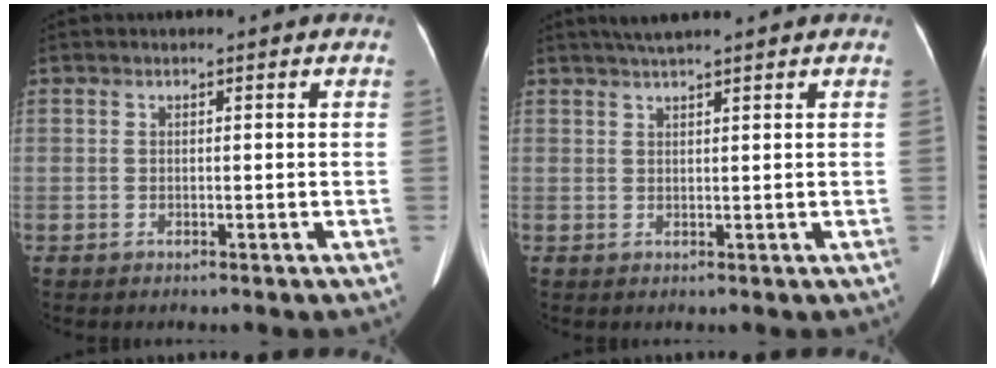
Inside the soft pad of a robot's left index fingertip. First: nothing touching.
{"total": 3.9, "force": [3.3, -0.2, 2.1], "torque": [-0.032, 0.024, 0.058]}